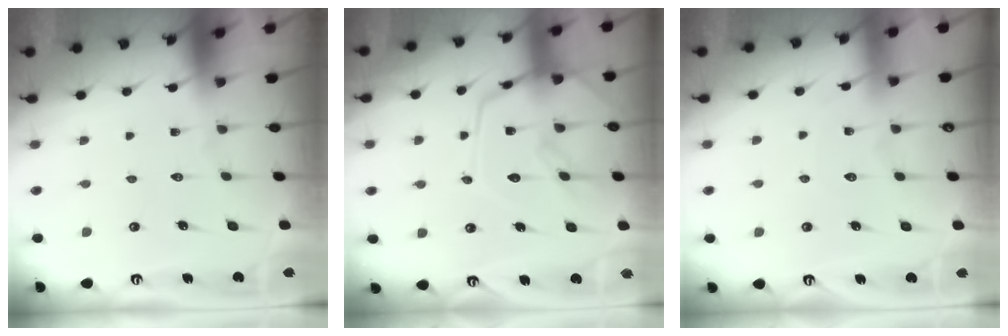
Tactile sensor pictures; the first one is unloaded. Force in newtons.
{"total": 13.5, "press": 13.4, "slide": 1.2}
{"total": 3.0, "press": 2.9, "slide": 0.4}